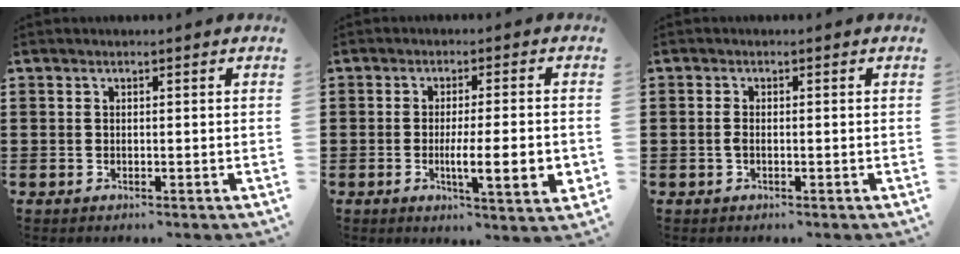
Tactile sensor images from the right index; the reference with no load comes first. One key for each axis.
{"total": 7.8, "fx": -1.5, "fy": 1.3, "fz": 7.6, "tx": -0.115, "ty": -0.010, "tz": -0.022}
{"total": 1.2, "fx": -0.4, "fy": 0.3, "fz": 1.1, "tx": -0.030, "ty": -0.005, "tz": -0.009}